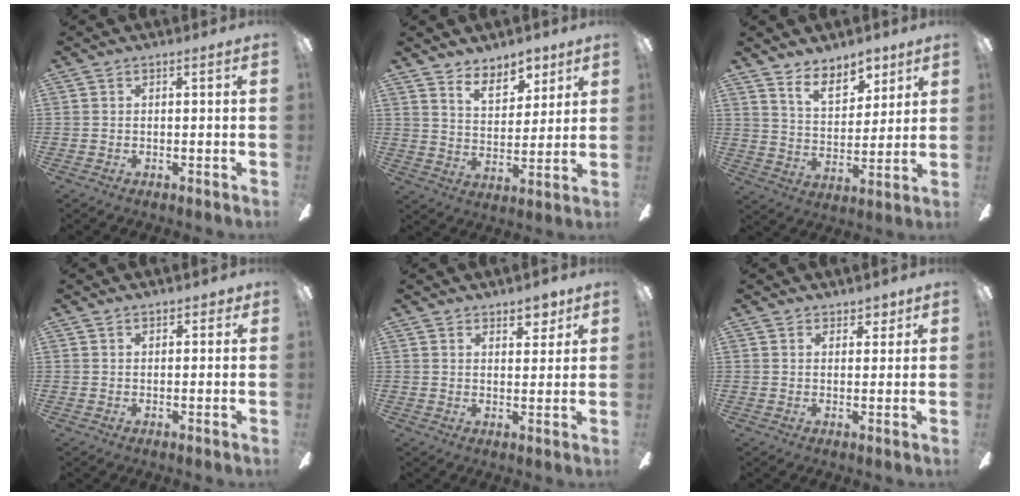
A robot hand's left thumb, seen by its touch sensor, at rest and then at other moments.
{"total": 8.7, "force": [6.9, 4.5, 3.0], "torque": [-0.033, -0.045, 0.123]}
{"total": 10.3, "force": [7.9, 4.9, 4.4], "torque": [-0.070, -0.041, 0.146]}
{"total": 2.1, "force": [1.5, 1.1, 0.9], "torque": [-0.011, -0.002, 0.026]}
{"total": 5.0, "force": [4.1, 2.3, 1.7], "torque": [-0.009, -0.021, 0.071]}
{"total": 3.3, "force": [2.7, 1.8, 0.7], "torque": [-0.004, -0.010, 0.047]}